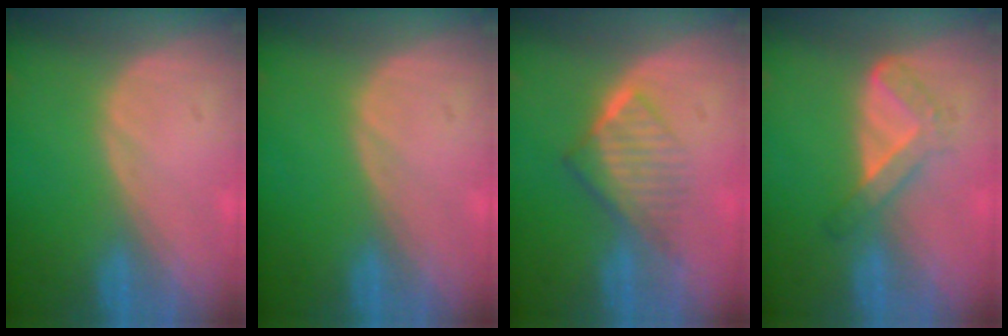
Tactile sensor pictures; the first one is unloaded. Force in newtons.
{"total": 0.0}
{"total": 6.5, "press": 5.5, "slide": 3.5}
{"total": 4.5, "press": 4.2, "slide": 1.6}